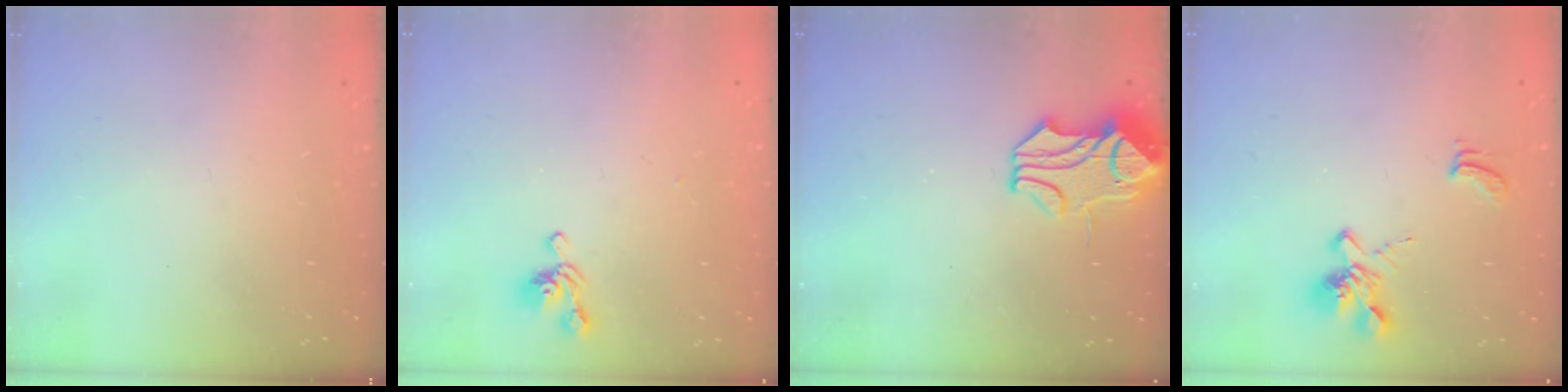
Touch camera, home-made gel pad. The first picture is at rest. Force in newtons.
{"total": 4.2, "press": 4.2, "slide": 0.3}
{"total": 2.0, "press": 1.2, "slide": 1.5}
{"total": 3.3, "press": 2.9, "slide": 1.4}